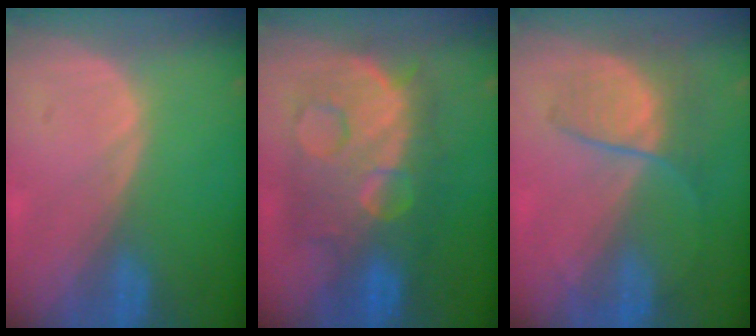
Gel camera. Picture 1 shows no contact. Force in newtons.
{"total": 12.4, "press": 12.3, "slide": 1.2}
{"total": 6.6, "press": 6.0, "slide": 2.7}